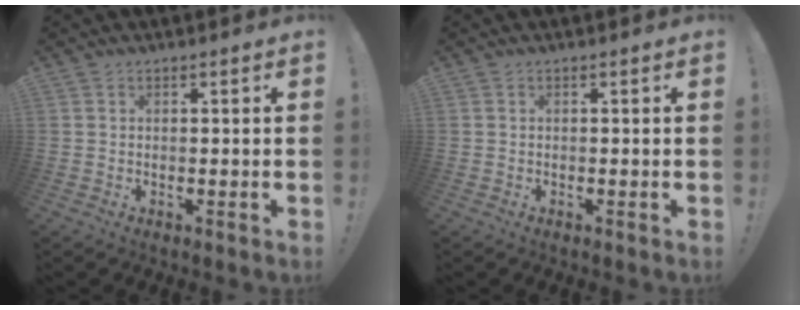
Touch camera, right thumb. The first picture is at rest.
{"total": 0.0}